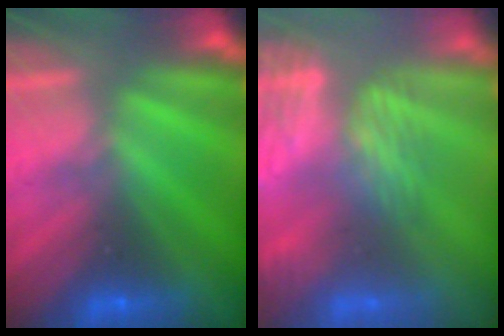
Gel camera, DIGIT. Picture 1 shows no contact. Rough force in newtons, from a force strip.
{"total": 3.6}